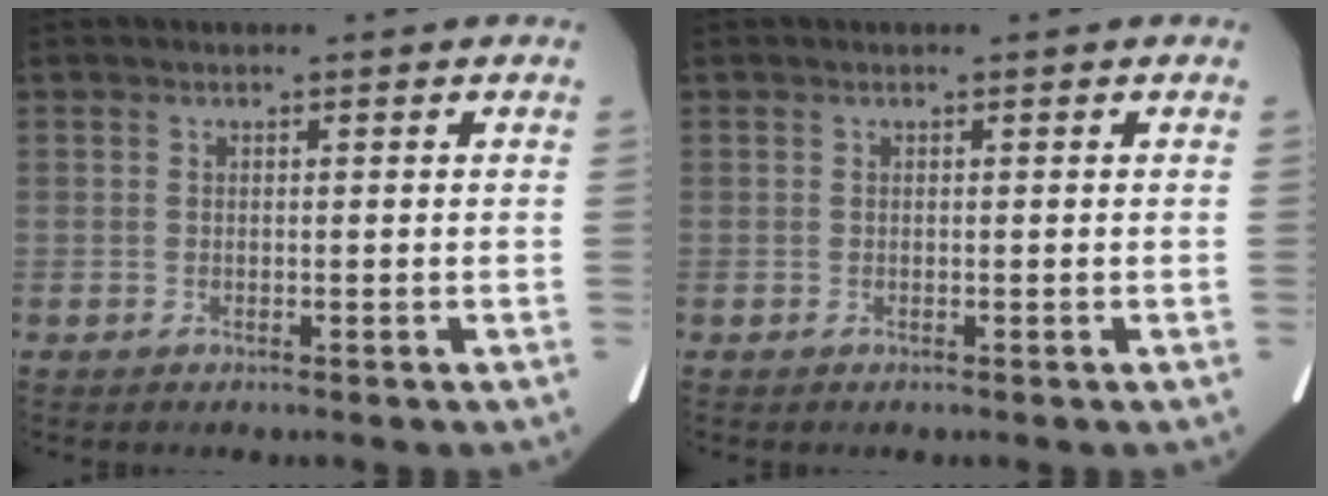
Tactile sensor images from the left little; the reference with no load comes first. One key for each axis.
{"total": 0.0}